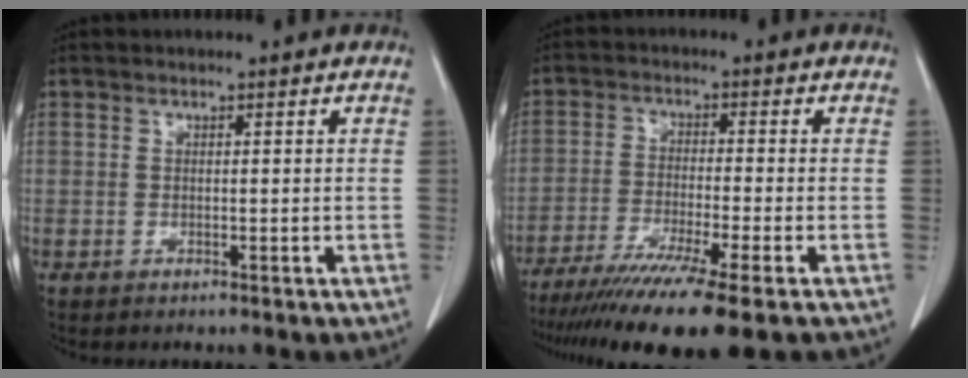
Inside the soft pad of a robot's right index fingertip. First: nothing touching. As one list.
[{"total": 13.7, "force": [-10.0, -0.5, 9.4], "torque": [-0.161, -0.041, -0.163]}]